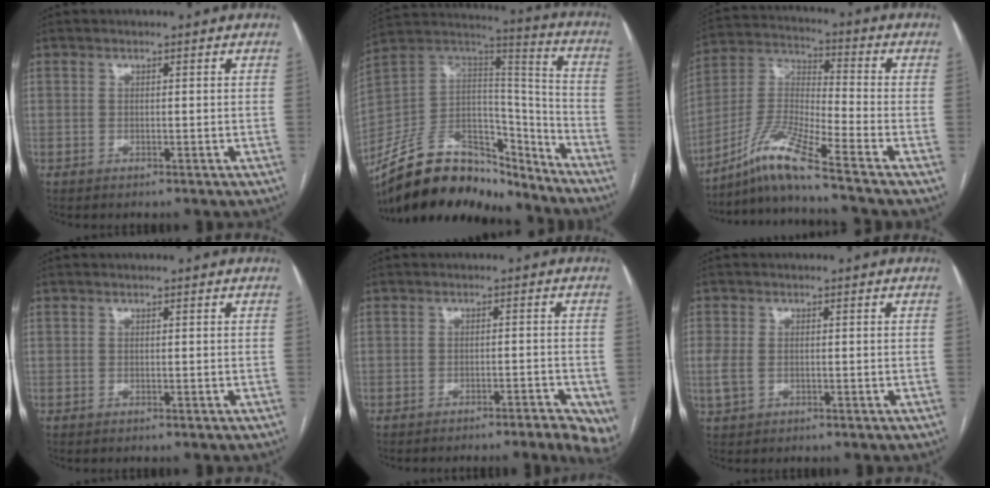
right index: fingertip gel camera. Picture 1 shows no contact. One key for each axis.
{"total": 22.4, "fx": -18.2, "fy": 9.5, "fz": 9.1, "tx": -0.197, "ty": 0.039, "tz": -0.314}
{"total": 10.5, "fx": -8.2, "fy": -1.4, "fz": 6.4, "tx": -0.143, "ty": -0.006, "tz": -0.160}
{"total": 0.0}
{"total": 8.4, "fx": -6.4, "fy": 1.8, "fz": 5.1, "tx": -0.047, "ty": -0.002, "tz": -0.083}
{"total": 3.4, "fx": -0.6, "fy": 2.3, "fz": 2.4, "tx": -0.069, "ty": 0.007, "tz": -0.006}